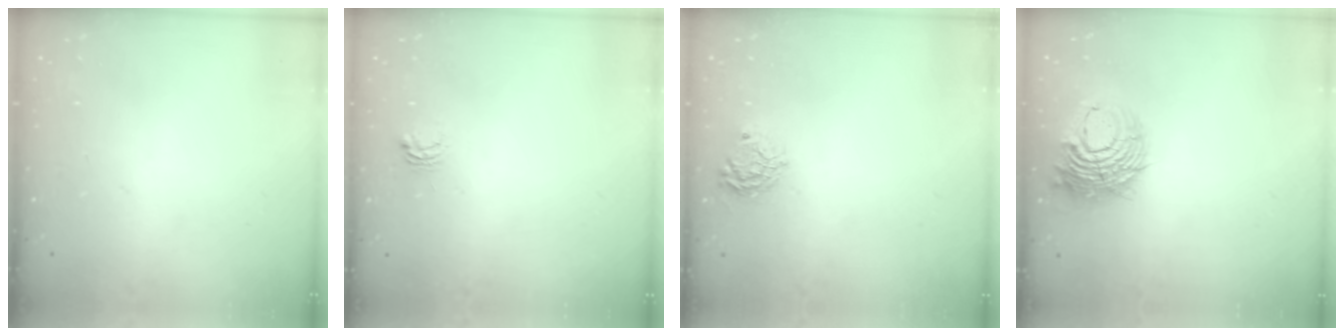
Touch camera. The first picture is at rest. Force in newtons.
{"total": 3.3, "press": 3.3, "slide": 0.2}
{"total": 7.8, "press": 7.7, "slide": 0.3}
{"total": 12.2, "press": 12.1, "slide": 1.3}